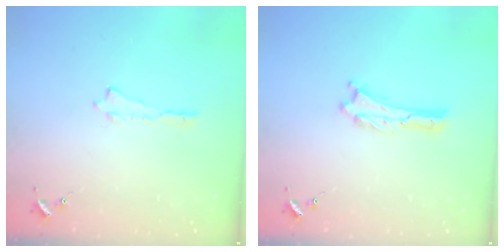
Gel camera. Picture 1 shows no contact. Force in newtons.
{"total": 0.0}